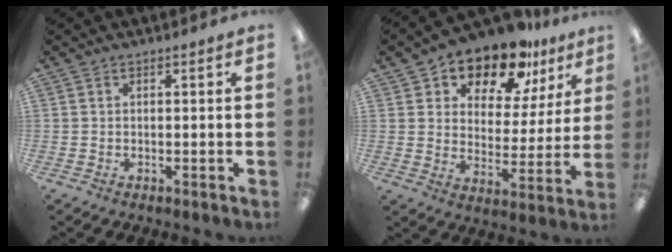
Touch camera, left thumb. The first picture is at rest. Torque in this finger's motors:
{"motor_torque": [0.23, 0.79, 1.49, -1.28, 0.09]}